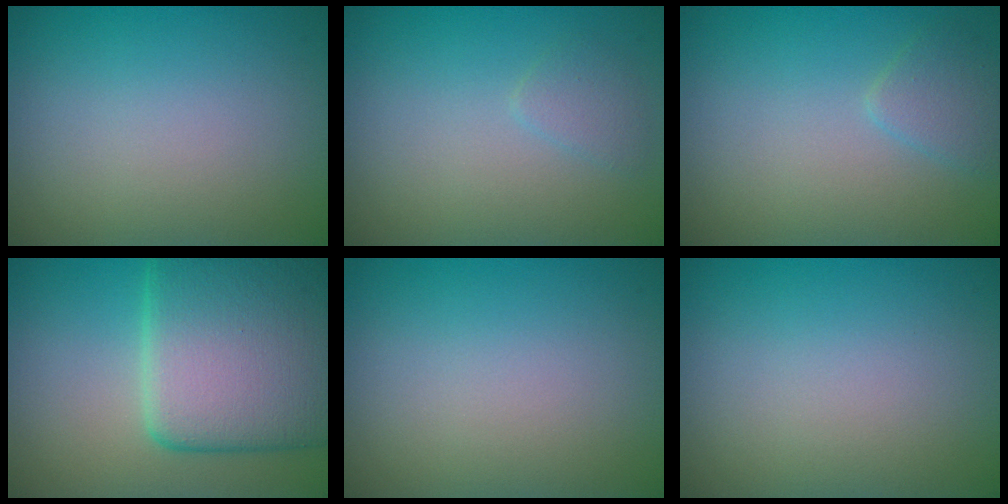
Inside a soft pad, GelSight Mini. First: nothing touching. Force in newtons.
{"total": 1.1, "press": 1.1, "slide": 0.1}
{"total": 1.6, "press": 1.6, "slide": 0.1}
{"total": 10.8, "press": 10.8, "slide": 0.7}
{"total": 0.0}
{"total": 0.0}